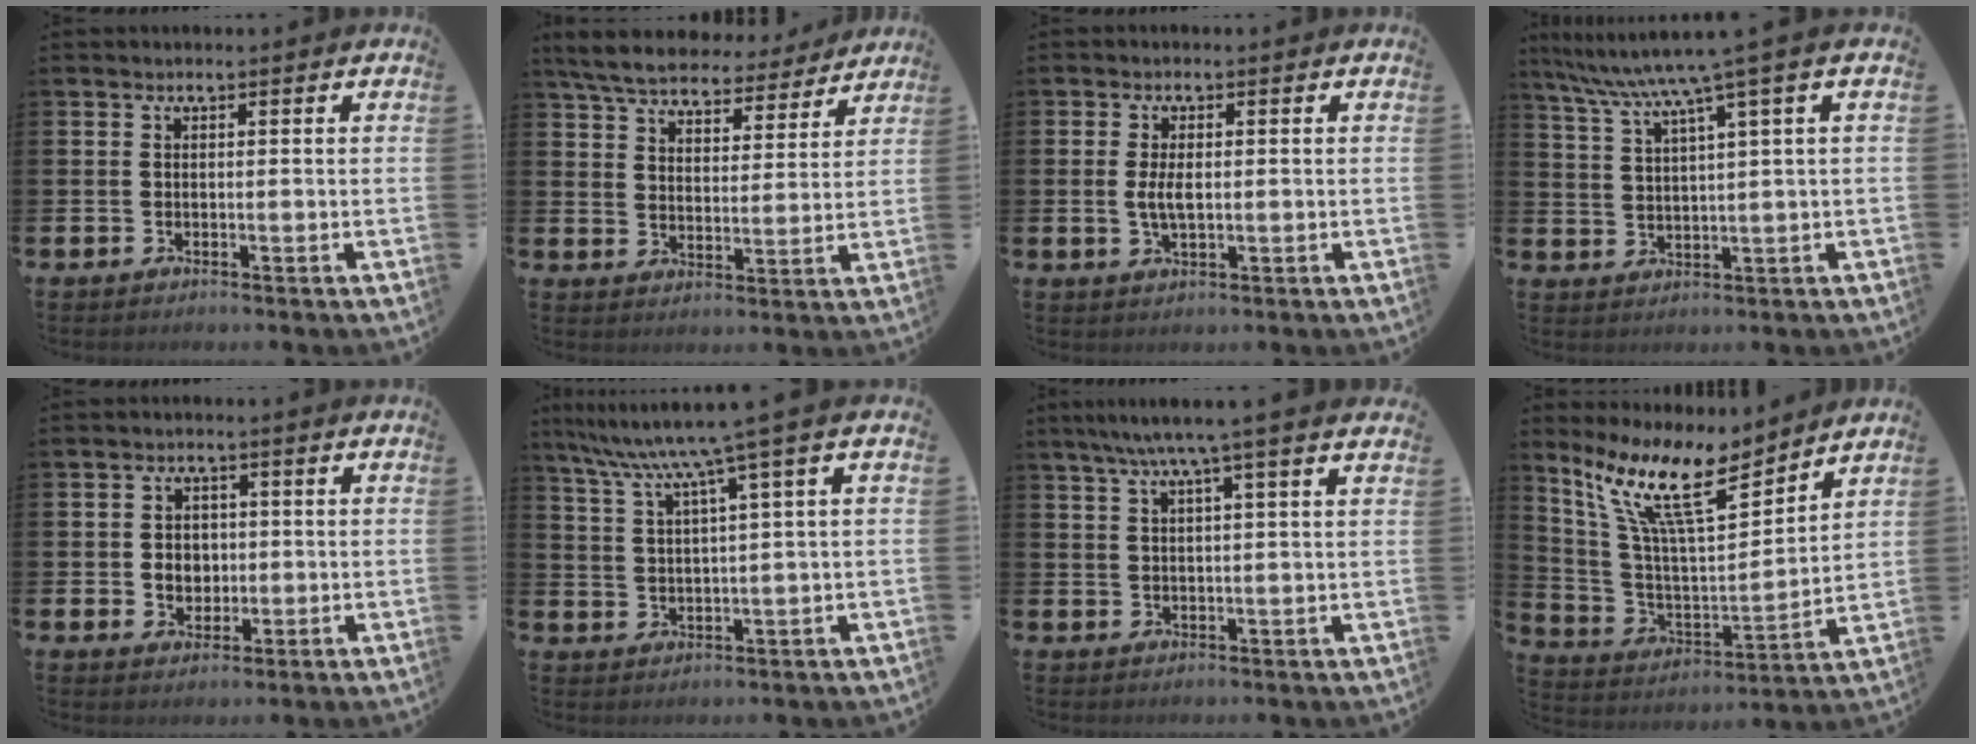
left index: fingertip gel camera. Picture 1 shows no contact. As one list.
[{"total": 7.1, "force": [6.6, 1.8, 1.8], "torque": [-0.066, -0.036, 0.117]}, {"total": 3.1, "force": [0.2, 1.4, 2.8], "torque": [-0.049, 0.003, -0.001]}, {"total": 6.8, "force": [4.5, 0.0, 5.1], "torque": [-0.119, -0.018, 0.075]}, {"total": 3.1, "force": [0.2, 2.9, 1.2], "torque": [-0.012, 0.004, -0.007]}, {"total": 7.5, "force": [4.8, -0.2, 5.7], "torque": [-0.132, -0.021, 0.080]}, {"total": 5.2, "force": [4.2, -0.5, 3.0], "torque": [-0.077, -0.005, 0.073]}, {"total": 13.2, "force": [9.8, 3.3, 8.2], "torque": [-0.192, -0.054, 0.171]}]